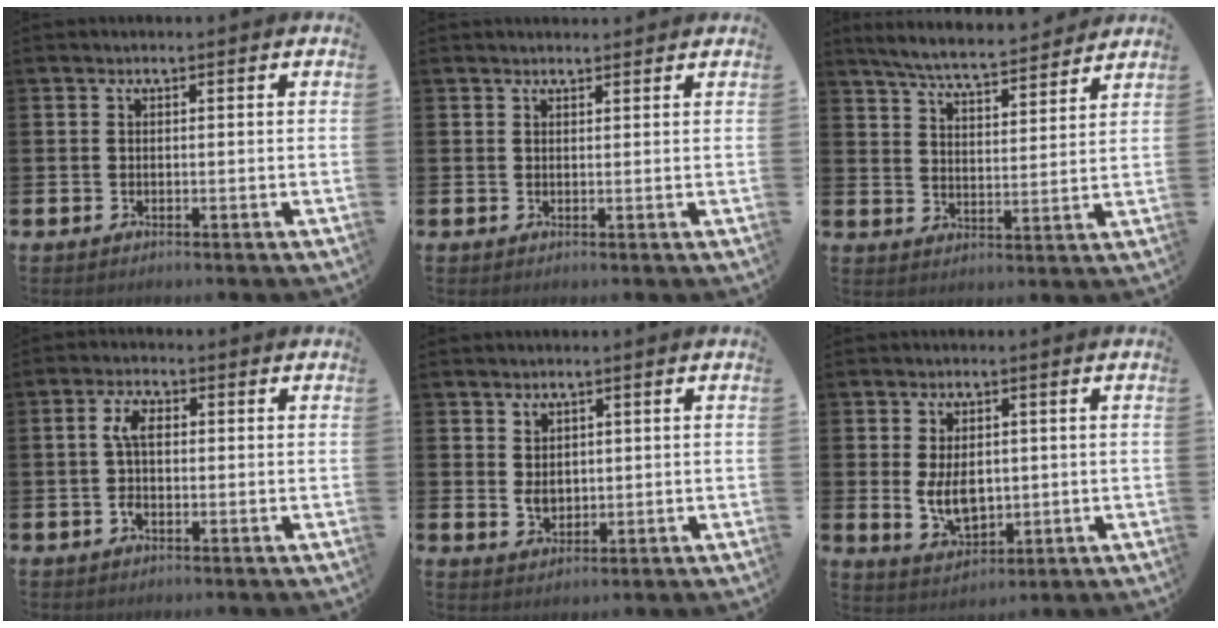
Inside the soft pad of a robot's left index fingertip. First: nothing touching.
{"total": 1.1, "force": [1.1, 0.2, 0.0], "torque": [0.007, -0.003, 0.018]}
{"total": 6.4, "force": [6.1, 0.5, 1.8], "torque": [-0.062, -0.037, 0.107]}
{"total": 4.1, "force": [0.3, 2.0, 3.6], "torque": [-0.062, 0.006, 0.001]}
{"total": 2.4, "force": [1.2, 1.8, 1.1], "torque": [-0.001, -0.005, 0.017]}
{"total": 5.2, "force": [0.2, 3.3, 4.0], "torque": [-0.065, 0.004, 0.002]}